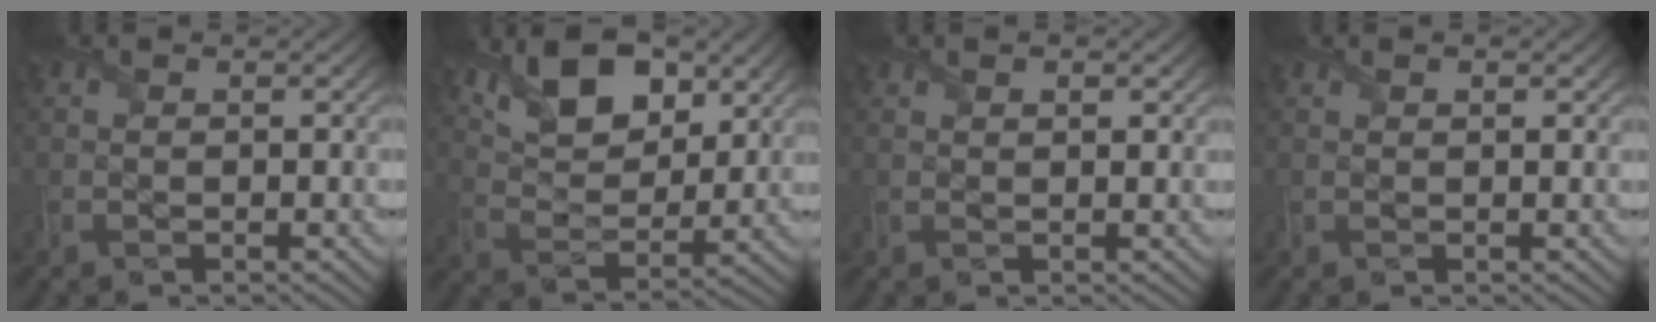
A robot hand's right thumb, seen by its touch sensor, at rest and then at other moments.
{"total": 10.9, "force": [6.5, 5.2, 7.0], "torque": [-0.144, 0.003, 0.112]}
{"total": 1.7, "force": [1.1, 0.6, 1.2], "torque": [-0.021, -0.002, 0.018]}
{"total": 1.1, "force": [0.8, 0.4, 0.7], "torque": [-0.016, -0.002, 0.013]}